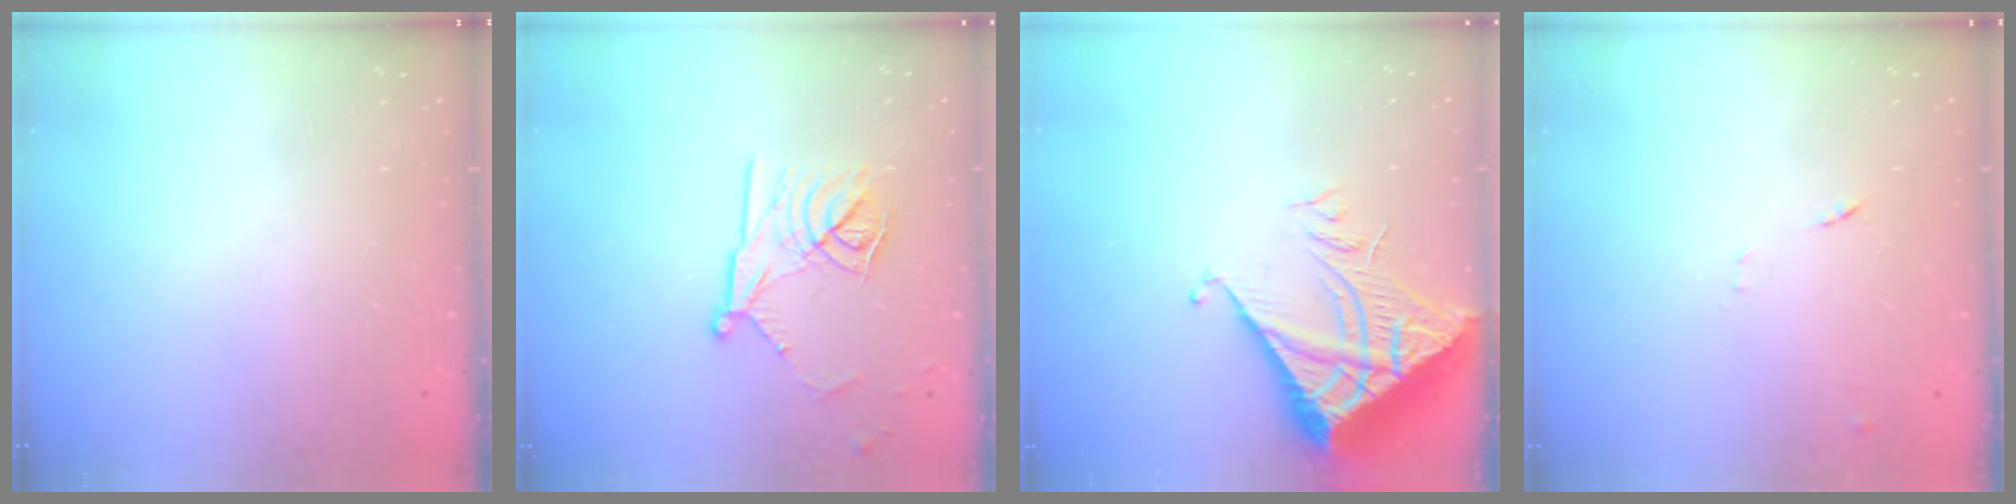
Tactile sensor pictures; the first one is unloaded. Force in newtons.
{"total": 13.5, "press": 13.5, "slide": 0.2}
{"total": 8.4, "press": 8.4, "slide": 1.0}
{"total": 7.3, "press": 7.2, "slide": 0.7}